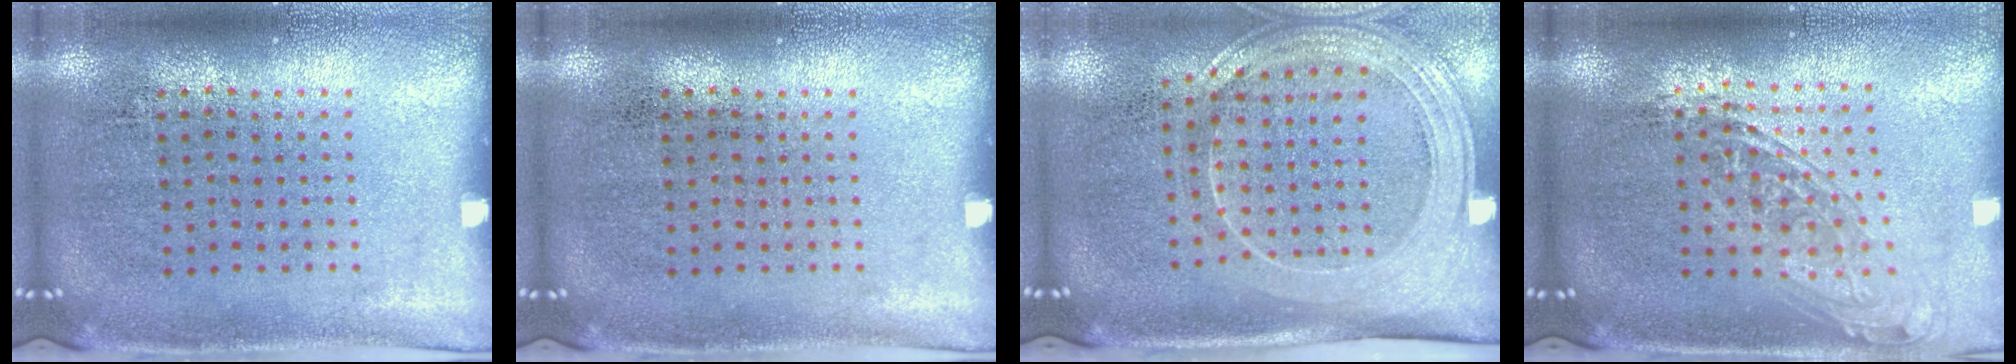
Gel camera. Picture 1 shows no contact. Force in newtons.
{"total": 0.0}
{"total": 2.2, "press": 1.8, "slide": 1.1}
{"total": 1.7, "press": 1.4, "slide": 1.0}